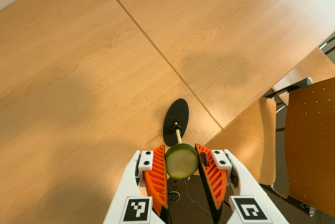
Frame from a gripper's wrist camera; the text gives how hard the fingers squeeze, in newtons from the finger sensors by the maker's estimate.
{"total": 8.5, "left": 8.7, "right": 8.2}